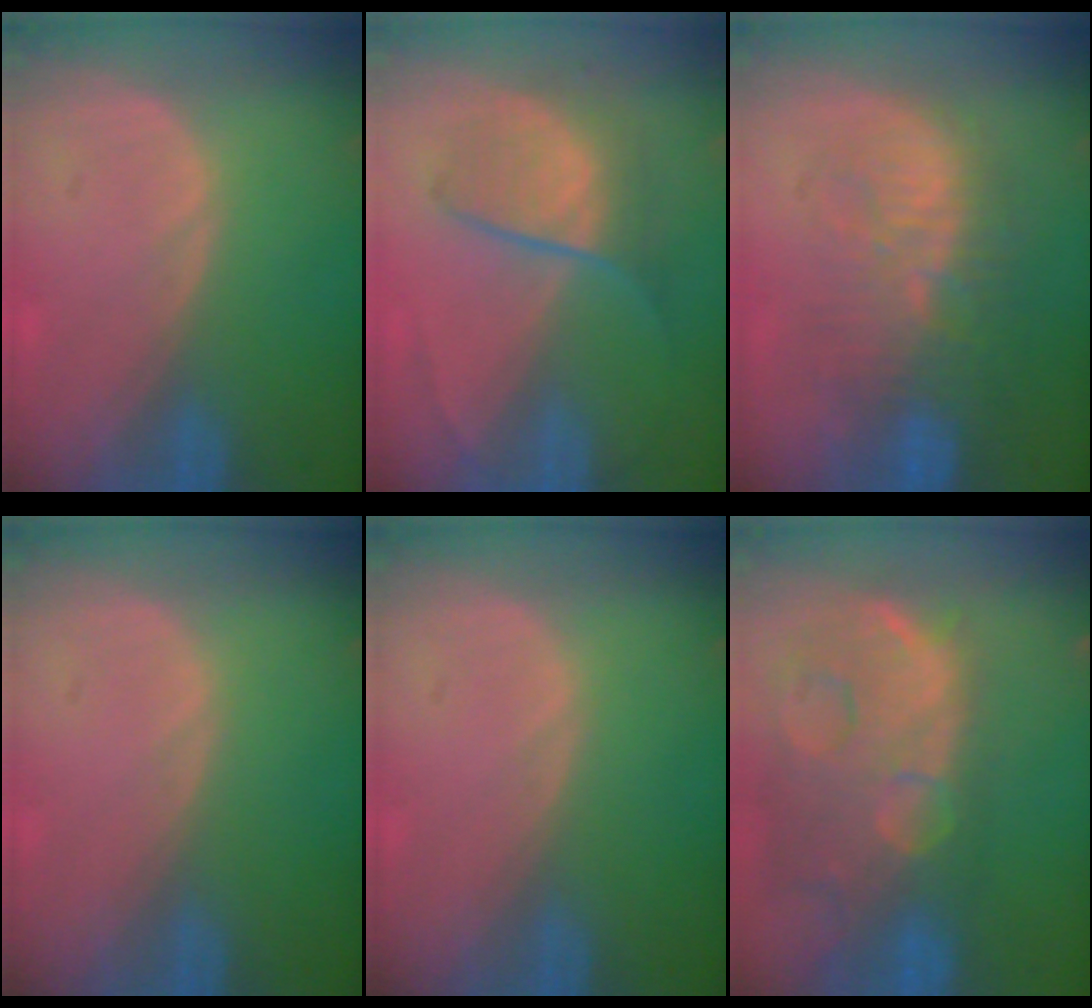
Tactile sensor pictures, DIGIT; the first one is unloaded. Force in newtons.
{"total": 6.4, "press": 6.4, "slide": 0.7}
{"total": 10.0, "press": 9.5, "slide": 3.0}
{"total": 0.0}
{"total": 0.0}
{"total": 14.5, "press": 12.0, "slide": 8.1}